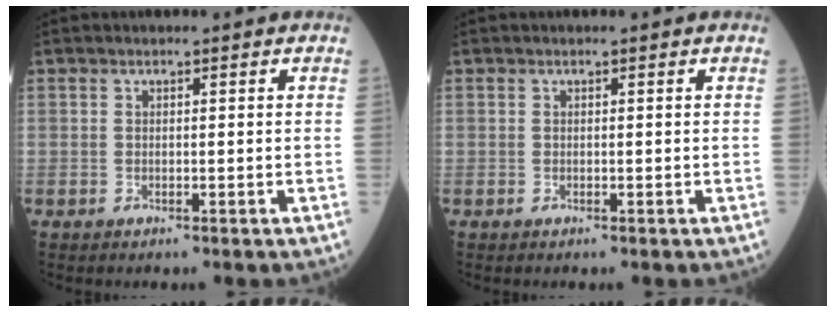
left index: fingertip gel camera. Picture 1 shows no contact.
{"total": 0.0}